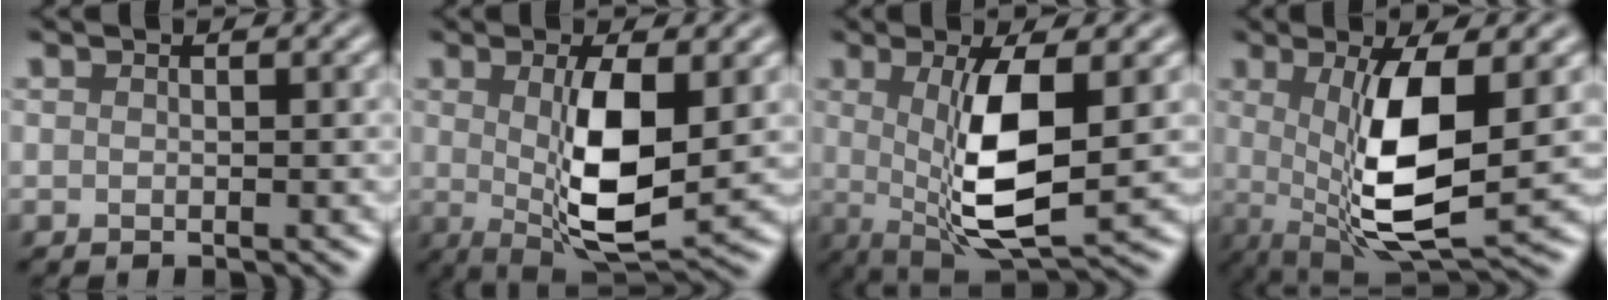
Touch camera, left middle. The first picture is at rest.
{"total": 7.4, "force": [0.2, 2.2, 7.1], "torque": [-0.126, -0.010, 0.010]}
{"total": 8.0, "force": [0.3, 2.4, 7.7], "torque": [-0.142, -0.013, 0.012]}
{"total": 9.0, "force": [0.3, 2.7, 8.6], "torque": [-0.157, -0.017, 0.011]}